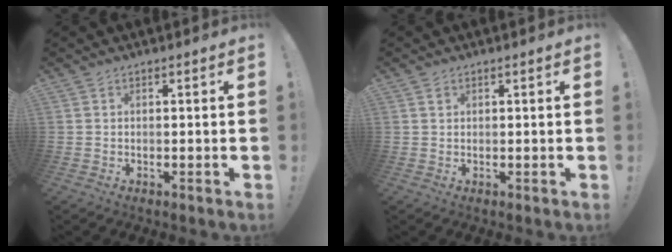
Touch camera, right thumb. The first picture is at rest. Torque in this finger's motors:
{"motor_torque": [0.11, 0.03, 0.02, 0.14, -0.12]}